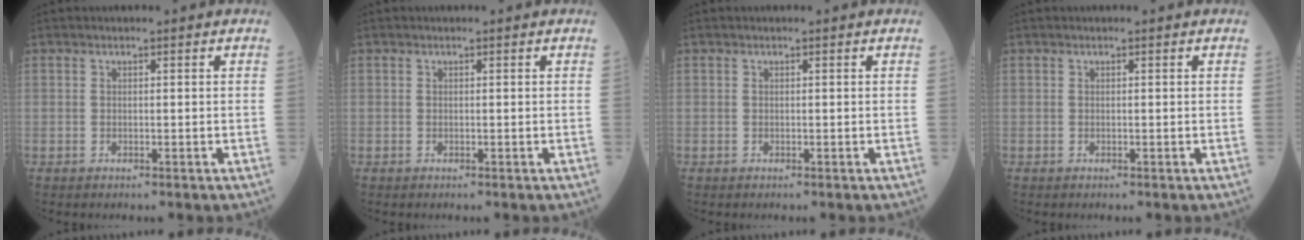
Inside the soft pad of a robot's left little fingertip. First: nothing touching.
{"total": 0.0}
{"total": 0.0}
{"total": 0.0}